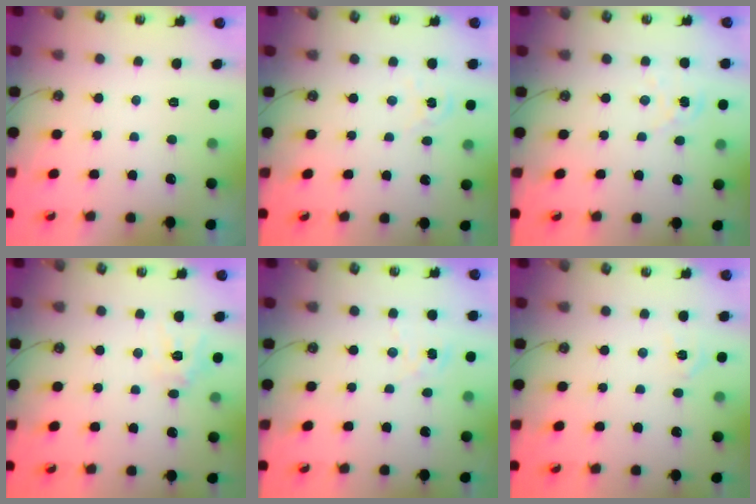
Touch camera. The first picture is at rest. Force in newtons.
{"total": 1.9, "press": 1.8, "slide": 0.3}
{"total": 1.6, "press": 1.6, "slide": 0.2}
{"total": 10.3, "press": 10.3, "slide": 0.7}
{"total": 3.6, "press": 3.5, "slide": 0.4}
{"total": 3.2, "press": 3.2, "slide": 0.4}